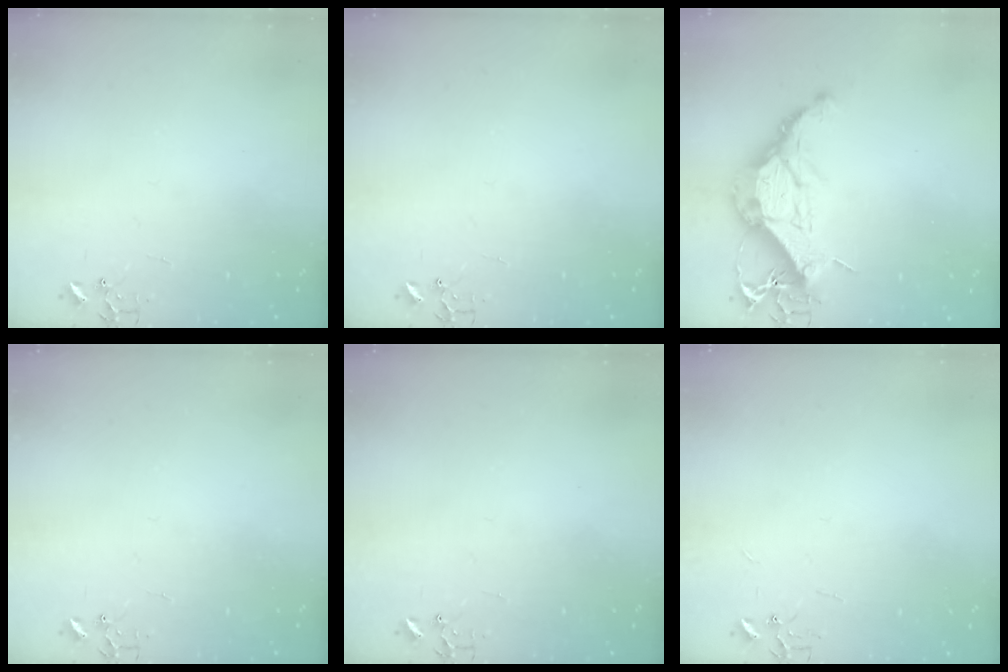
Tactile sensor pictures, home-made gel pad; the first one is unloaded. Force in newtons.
{"total": 0.0}
{"total": 15.5, "press": 15.5, "slide": 1.4}
{"total": 0.0}
{"total": 0.0}
{"total": 2.2, "press": 2.2, "slide": 0.3}